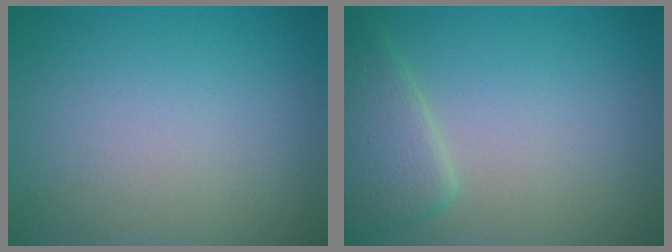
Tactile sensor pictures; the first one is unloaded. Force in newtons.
{"total": 3.3, "press": 3.3, "slide": 0.2}